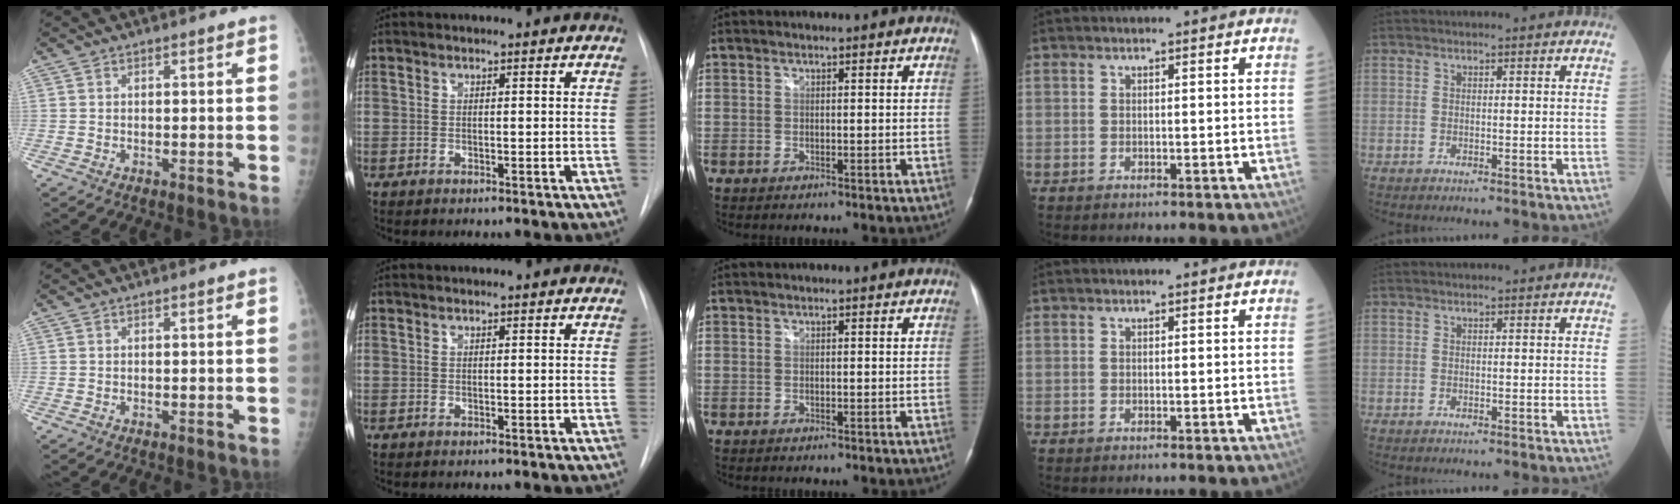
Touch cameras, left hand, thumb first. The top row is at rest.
{}